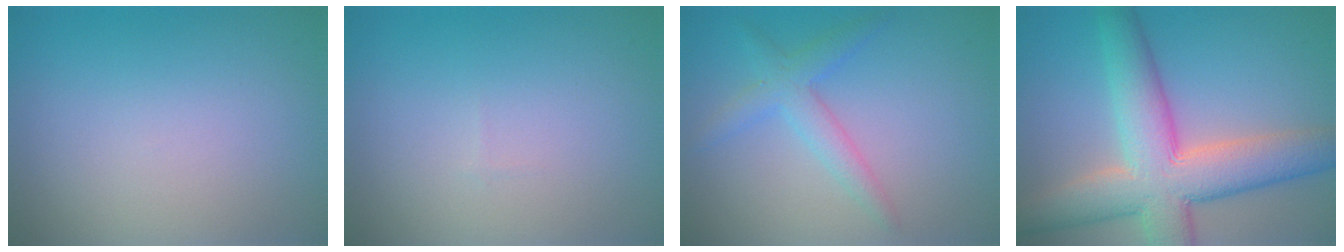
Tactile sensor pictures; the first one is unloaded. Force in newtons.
{"total": 0.0}
{"total": 2.1, "press": 2.1, "slide": 0.1}
{"total": 10.2, "press": 10.2, "slide": 0.8}